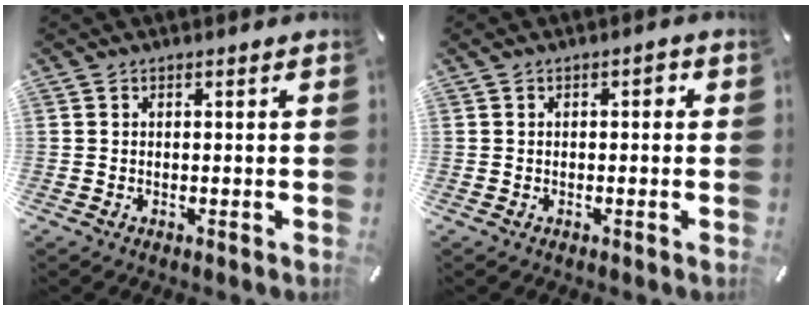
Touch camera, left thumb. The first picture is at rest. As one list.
[{"total": 1.7, "force": [-0.2, 1.1, 1.3], "torque": [-0.017, 0.007, -0.008]}]